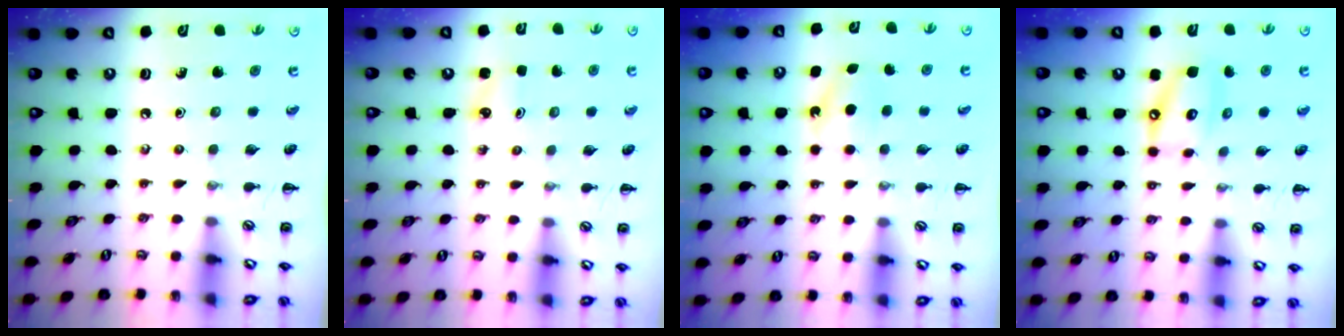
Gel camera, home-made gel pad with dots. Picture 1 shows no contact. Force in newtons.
{"total": 1.8, "press": 1.7, "slide": 0.5}
{"total": 4.9, "press": 4.7, "slide": 1.6}
{"total": 10.9, "press": 10.7, "slide": 2.0}